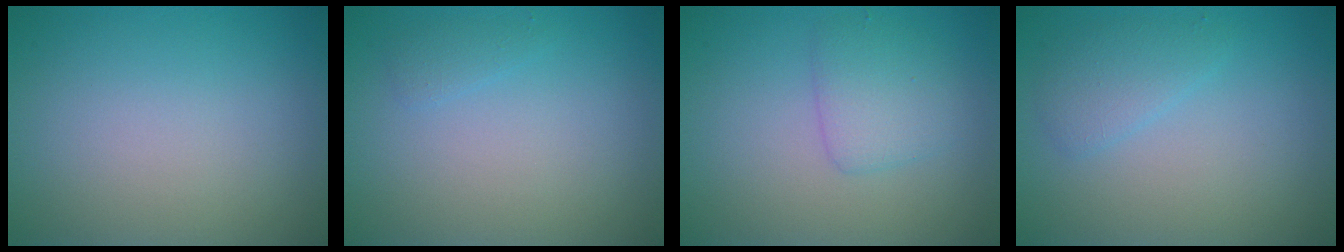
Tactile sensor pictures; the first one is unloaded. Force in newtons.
{"total": 0.8, "press": 0.8, "slide": 0.1}
{"total": 2.6, "press": 2.6, "slide": 0.0}
{"total": 2.0, "press": 2.0, "slide": 0.1}